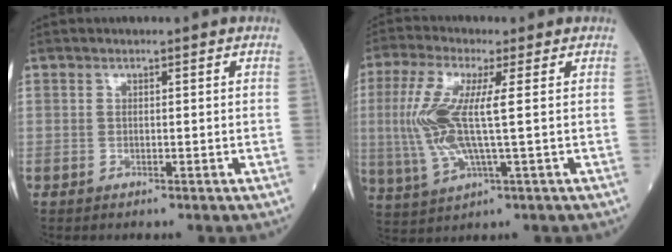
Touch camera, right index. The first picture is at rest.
{"total": 10.4, "force": [0.8, 1.5, 10.3], "torque": [-0.245, 0.000, 0.013]}